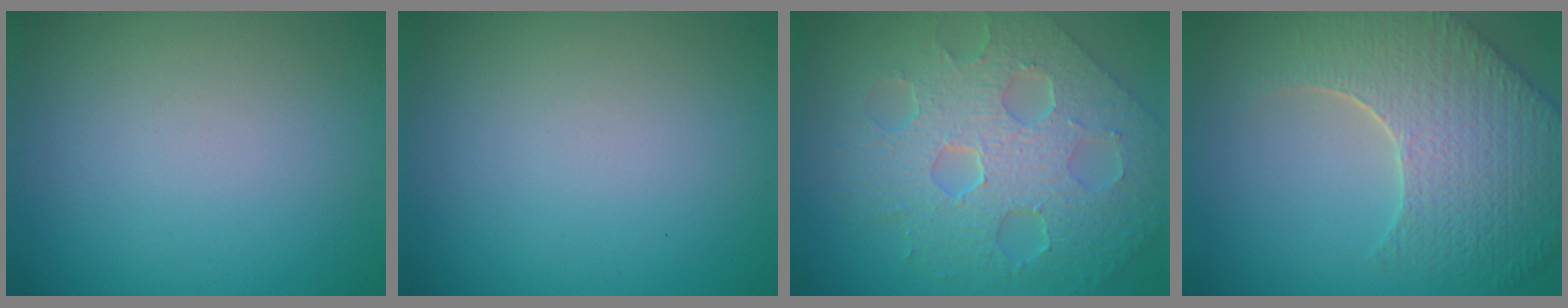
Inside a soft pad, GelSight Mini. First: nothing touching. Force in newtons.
{"total": 0.0}
{"total": 9.7, "press": 6.8, "slide": 6.9}
{"total": 8.4, "press": 6.1, "slide": 5.8}